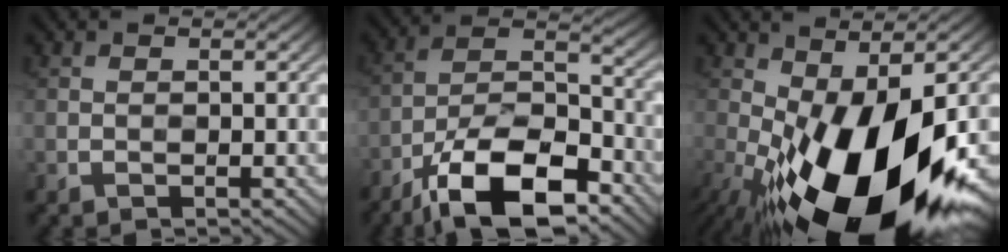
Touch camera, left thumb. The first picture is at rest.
{"total": 16.4, "force": [-10.6, 6.5, 10.7], "torque": [-0.192, -0.007, -0.198]}
{"total": 20.1, "force": [-6.7, 8.9, 16.8], "torque": [-0.310, -0.038, -0.094]}